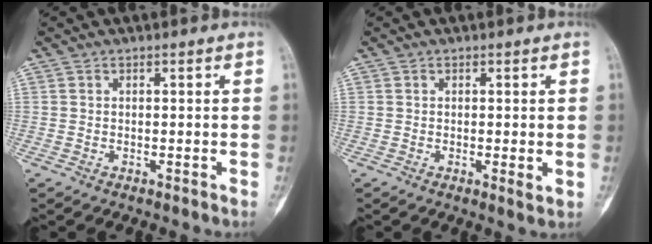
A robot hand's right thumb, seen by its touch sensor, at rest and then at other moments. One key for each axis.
{"total": 1.7, "fx": 0.0, "fy": 0.5, "fz": 1.6, "tx": -0.027, "ty": -0.007, "tz": 0.000}